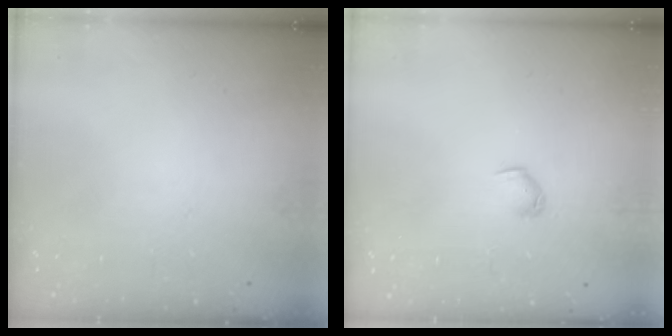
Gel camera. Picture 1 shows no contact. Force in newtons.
{"total": 3.4, "press": 3.3, "slide": 0.7}